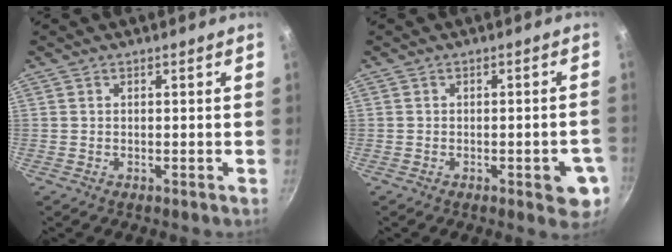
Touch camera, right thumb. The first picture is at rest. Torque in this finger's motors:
{"motor_torque": [0.70, 0.64, -0.12, 0.06, 0.16]}